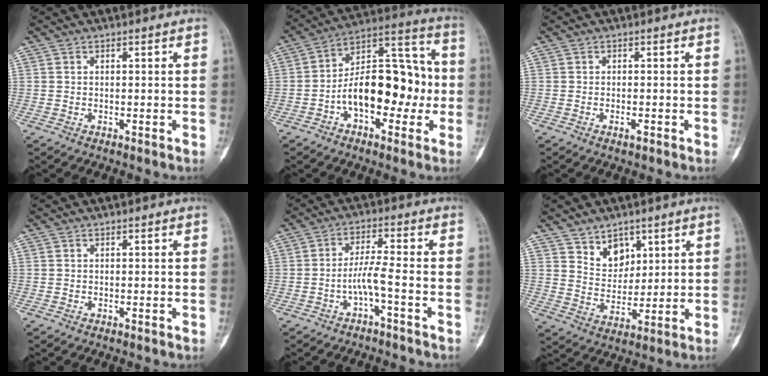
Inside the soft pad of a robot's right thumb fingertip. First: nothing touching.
{"total": 18.3, "force": [-3.1, 10.2, 14.8], "torque": [-0.206, 0.054, -0.055]}
{"total": 1.2, "force": [-0.6, 0.4, 0.9], "torque": [-0.018, 0.002, -0.009]}
{"total": 0.0}
{"total": 4.5, "force": [-2.1, 0.1, 4.0], "torque": [-0.086, 0.024, -0.041]}
{"total": 6.9, "force": [4.2, 4.8, 2.5], "torque": [-0.011, -0.033, 0.083]}